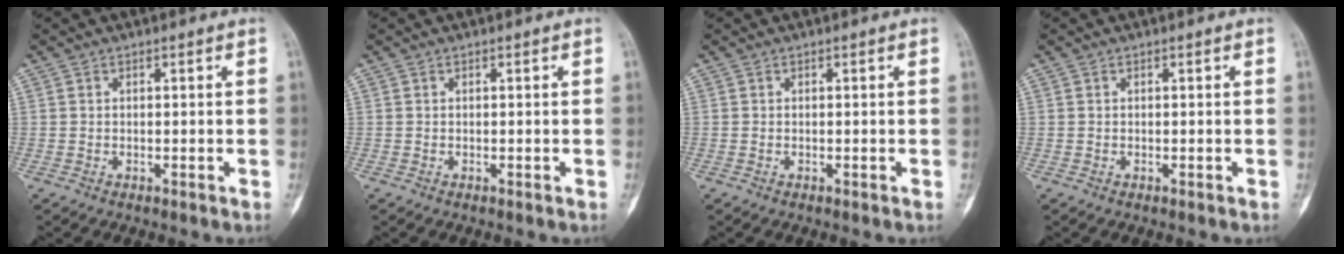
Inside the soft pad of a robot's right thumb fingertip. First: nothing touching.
{"total": 0.0}
{"total": 0.0}
{"total": 0.0}